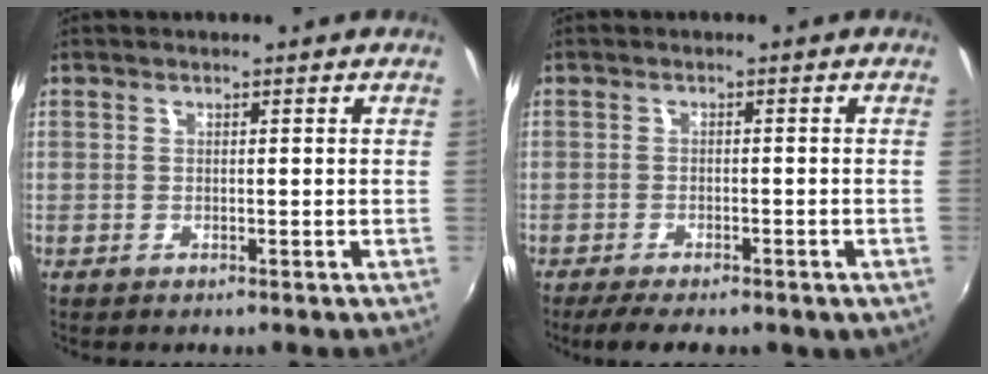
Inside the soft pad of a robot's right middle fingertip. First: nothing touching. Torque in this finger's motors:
{"motor_torque": [1.10, -1.04, 0.34, 0.07]}